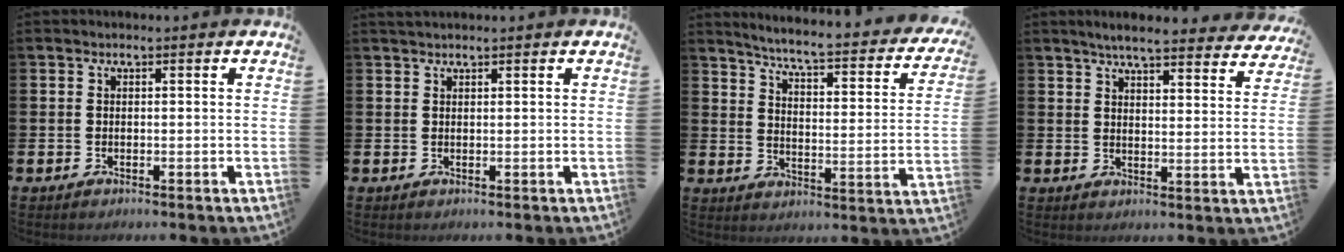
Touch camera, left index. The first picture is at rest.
{"total": 0.9, "force": [0.9, 0.1, 0.2], "torque": [-0.002, 0.001, 0.016]}
{"total": 4.9, "force": [4.3, 0.2, 2.1], "torque": [-0.057, -0.044, 0.062]}
{"total": 5.5, "force": [5.2, 0.3, 1.7], "torque": [-0.038, -0.032, 0.088]}